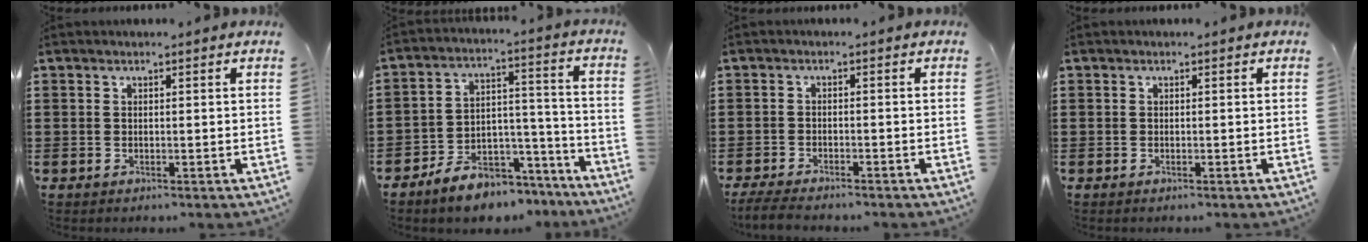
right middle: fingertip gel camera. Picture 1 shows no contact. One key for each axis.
{"total": 7.1, "fx": -6.2, "fy": 2.8, "fz": 1.9, "tx": -0.031, "ty": 0.026, "tz": -0.118}
{"total": 2.6, "fx": -2.5, "fy": 0.1, "fz": 0.8, "tx": -0.028, "ty": -0.004, "tz": -0.056}
{"total": 0.0}